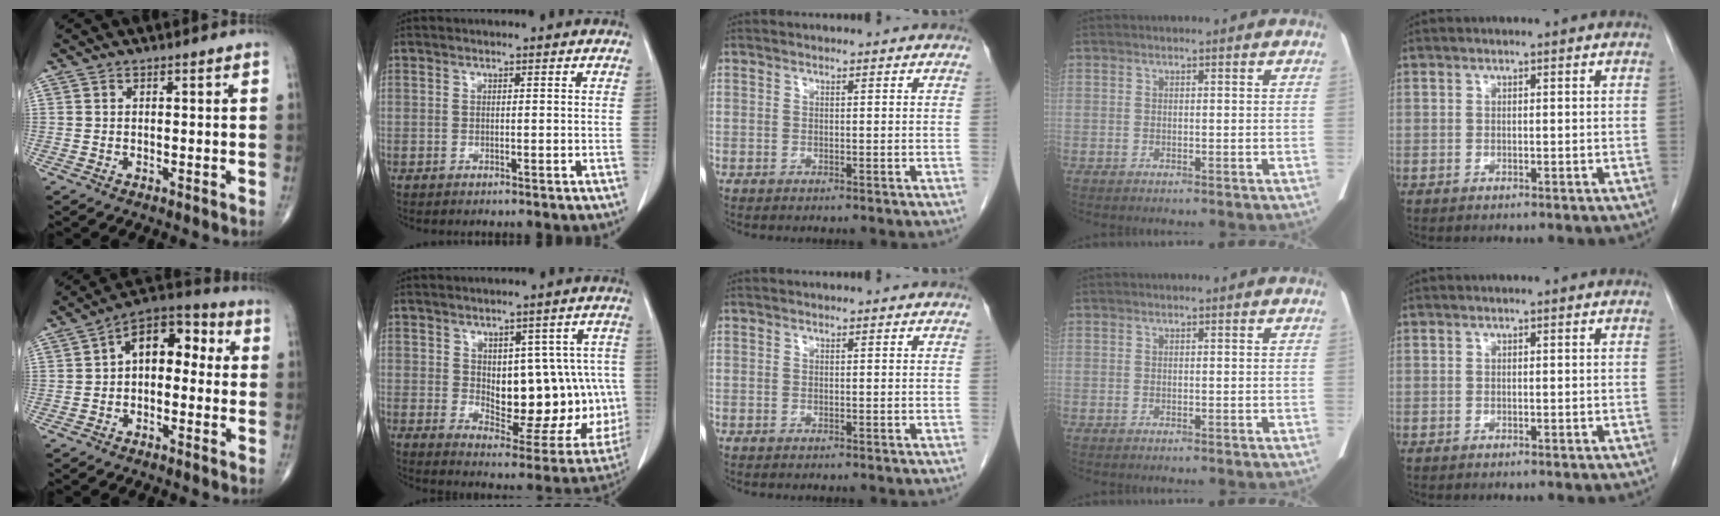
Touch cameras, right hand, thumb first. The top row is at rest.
{"thumb": {"total": 10.2, "force": [0.5, 6.4, 7.9], "torque": [-0.086, 0.038, -0.012]}, "index": {"total": 15.6, "force": [0.6, 8.0, 13.3], "torque": [-0.169, 0.011, 0.037]}}